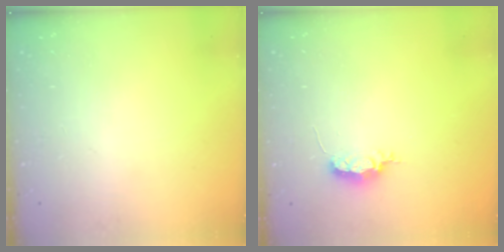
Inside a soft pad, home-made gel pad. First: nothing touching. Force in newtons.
{"total": 4.3, "press": 4.2, "slide": 0.5}